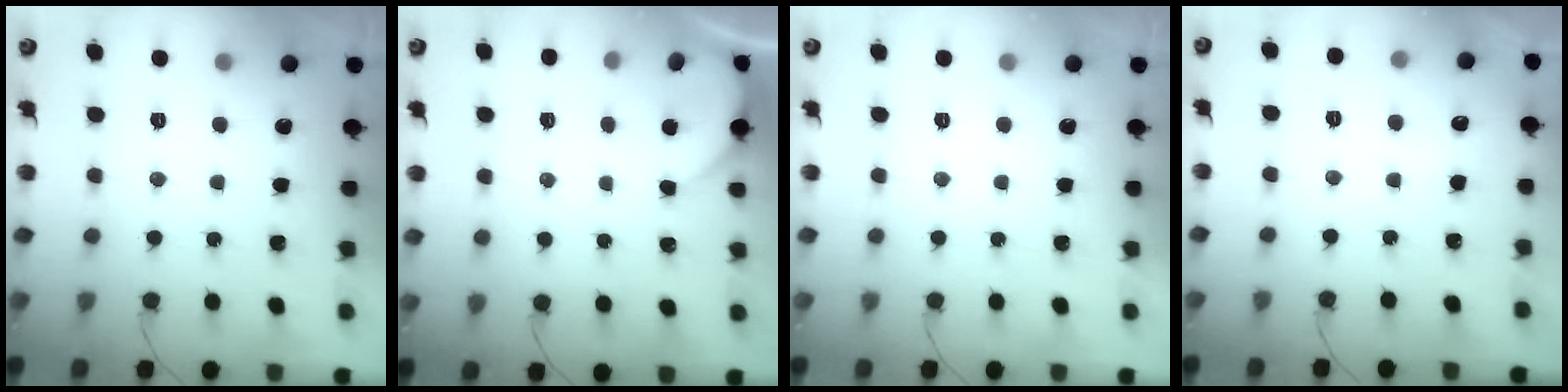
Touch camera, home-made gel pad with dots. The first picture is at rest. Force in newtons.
{"total": 2.7, "press": 2.6, "slide": 0.4}
{"total": 0.0}
{"total": 1.8, "press": 1.7, "slide": 0.4}